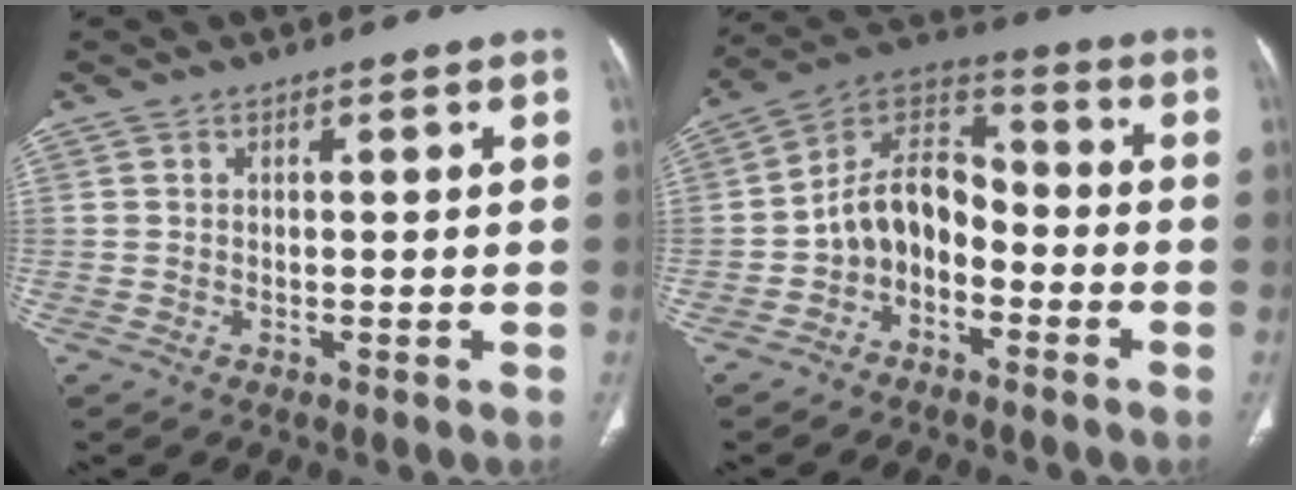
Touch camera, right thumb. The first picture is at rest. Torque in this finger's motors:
{"motor_torque": [-0.07, 0.56, 0.36, 0.28, 0.23]}